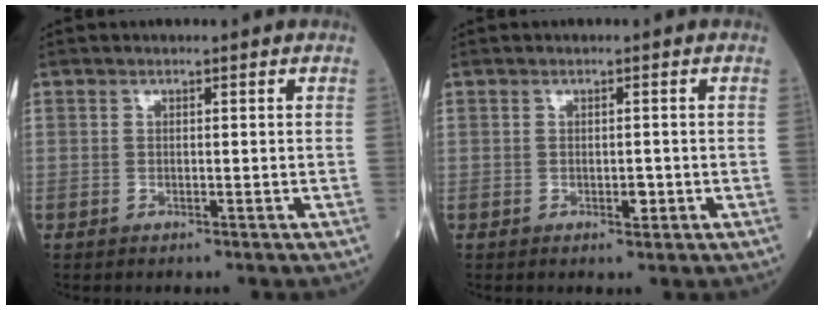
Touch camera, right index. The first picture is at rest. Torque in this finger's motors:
{"motor_torque": [0.49, 0.03, 0.17, 0.04]}